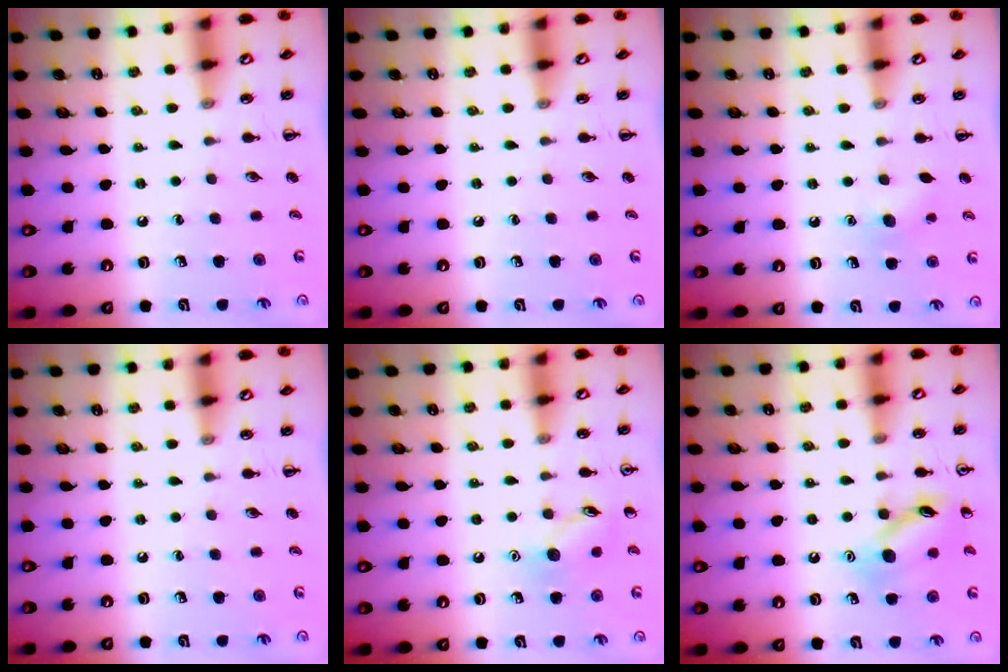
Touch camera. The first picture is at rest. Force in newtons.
{"total": 0.0}
{"total": 6.1, "press": 5.9, "slide": 1.8}
{"total": 0.0}
{"total": 8.1, "press": 8.1, "slide": 0.7}
{"total": 11.9, "press": 11.8, "slide": 0.9}